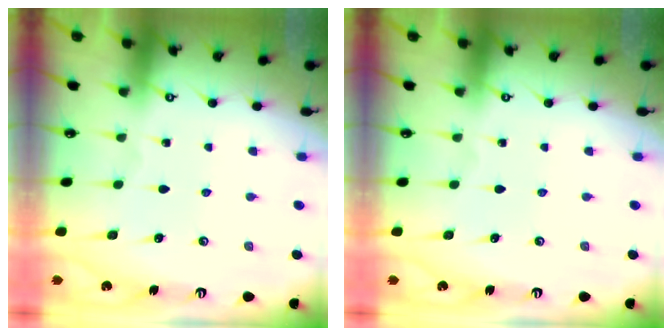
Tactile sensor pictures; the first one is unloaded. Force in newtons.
{"total": 0.0}